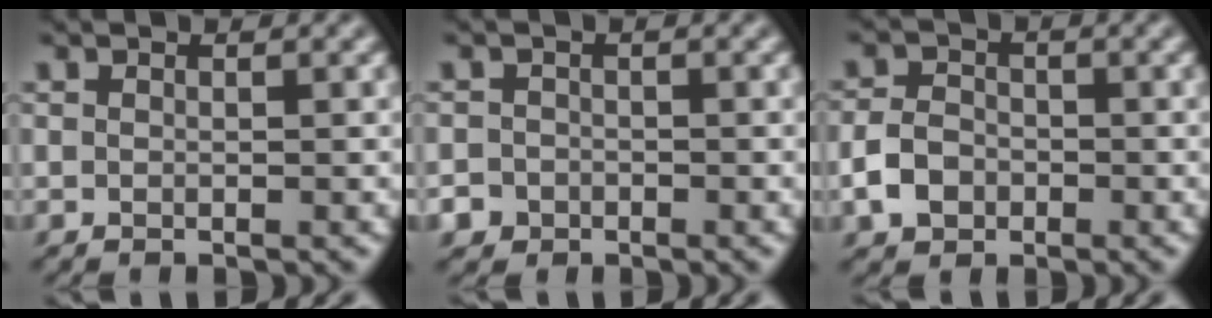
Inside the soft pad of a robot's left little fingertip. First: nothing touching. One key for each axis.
{"total": 3.4, "fx": -2.0, "fy": 2.7, "fz": 0.4, "tx": 0.009, "ty": -0.003, "tz": -0.042}
{"total": 3.2, "fx": -1.4, "fy": 2.4, "fz": 1.6, "tx": -0.032, "ty": 0.005, "tz": -0.032}